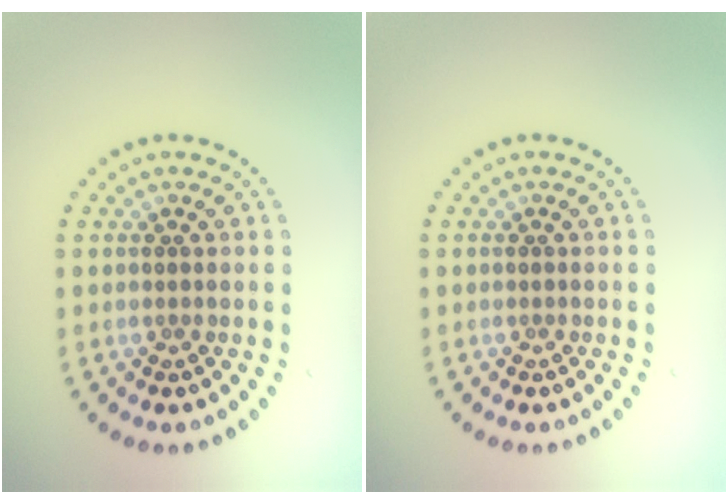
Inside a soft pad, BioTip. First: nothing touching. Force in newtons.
{"total": 0.0}